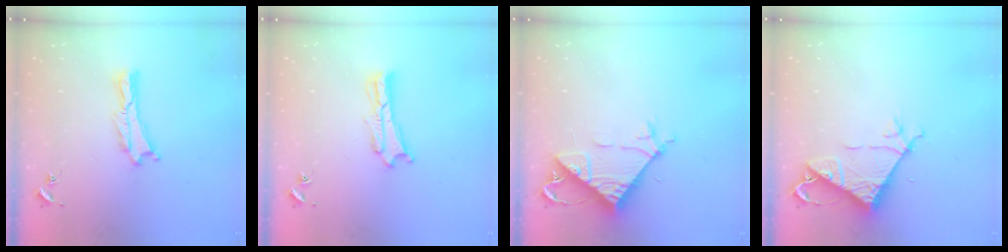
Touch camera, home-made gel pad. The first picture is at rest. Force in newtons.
{"total": 1.8, "press": 1.8, "slide": 0.3}
{"total": 9.7, "press": 9.7, "slide": 0.8}
{"total": 7.5, "press": 7.5, "slide": 0.2}